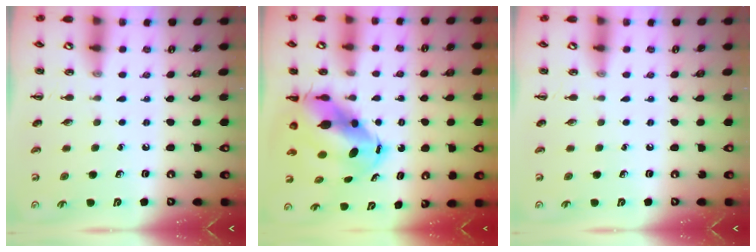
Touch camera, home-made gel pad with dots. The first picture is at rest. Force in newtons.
{"total": 9.5, "press": 9.1, "slide": 2.7}
{"total": 0.0}